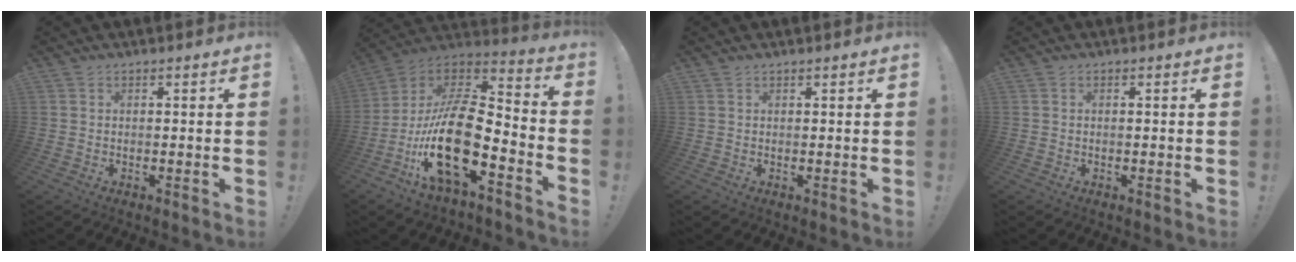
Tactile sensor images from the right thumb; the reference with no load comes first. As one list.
[{"total": 22.1, "force": [-7.4, 8.8, 19.0], "torque": [-0.396, 0.030, -0.126]}, {"total": 0.5, "force": [0.5, -0.1, 0.1], "torque": [-0.001, -0.001, 0.009]}, {"total": 0.0}]